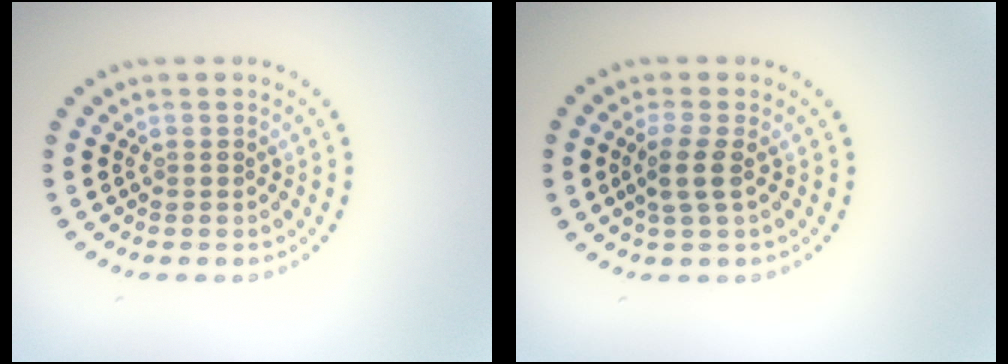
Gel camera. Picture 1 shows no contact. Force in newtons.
{"total": 2.2, "press": 2.0, "slide": 1.0}